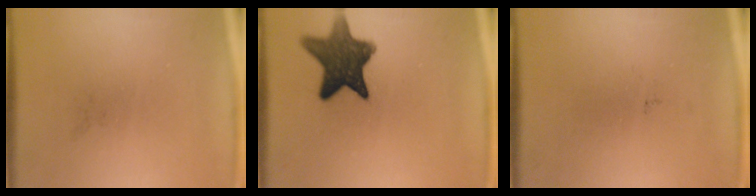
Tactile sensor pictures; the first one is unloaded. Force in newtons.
{"total": 11.5}
{"total": 0.0}